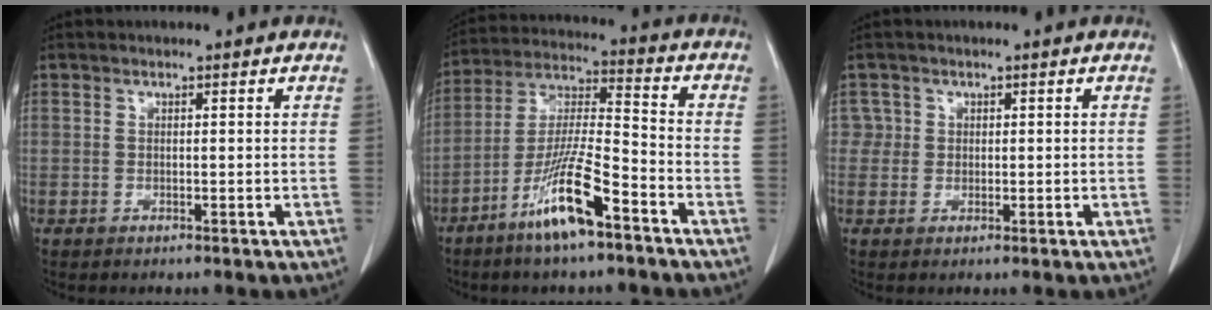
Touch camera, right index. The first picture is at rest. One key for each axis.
{"total": 12.5, "fx": -7.4, "fy": 1.3, "fz": 10.0, "tx": -0.197, "ty": -0.013, "tz": -0.141}
{"total": 1.9, "fx": 0.4, "fy": 1.9, "fz": -0.2, "tx": 0.017, "ty": 0.002, "tz": 0.002}